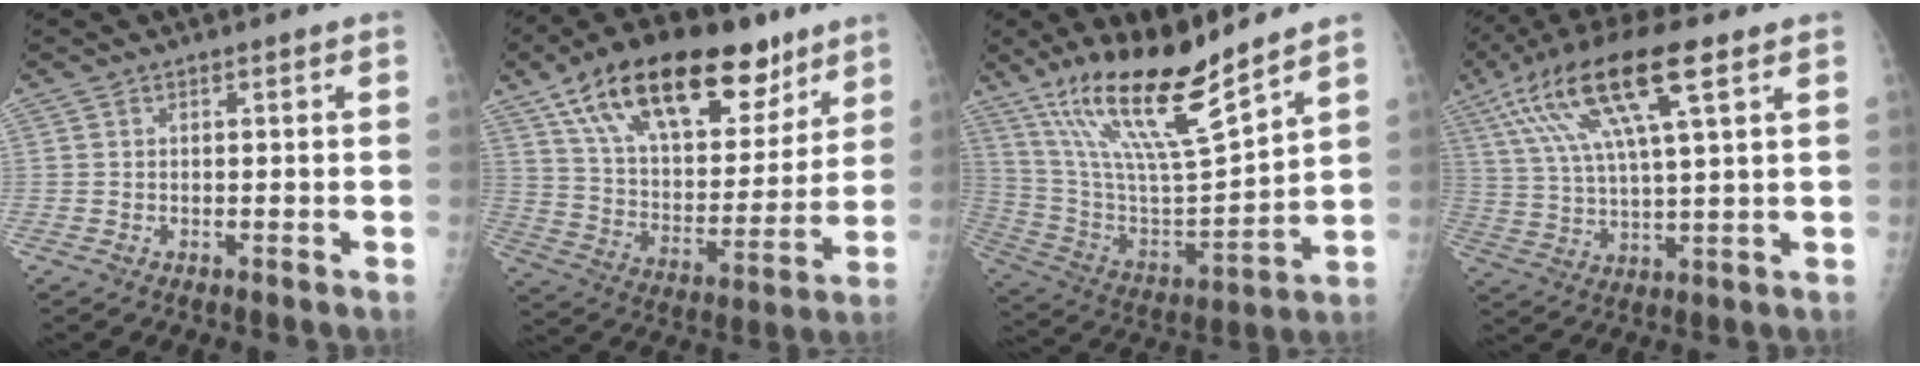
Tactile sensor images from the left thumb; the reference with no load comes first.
{"total": 27.0, "force": [16.2, 13.0, 17.3], "torque": [-0.245, -0.029, 0.270]}
{"total": 20.3, "force": [14.8, 3.1, 13.5], "torque": [-0.223, -0.077, 0.281]}
{"total": 17.2, "force": [7.9, 4.1, 14.7], "torque": [-0.293, -0.001, 0.144]}